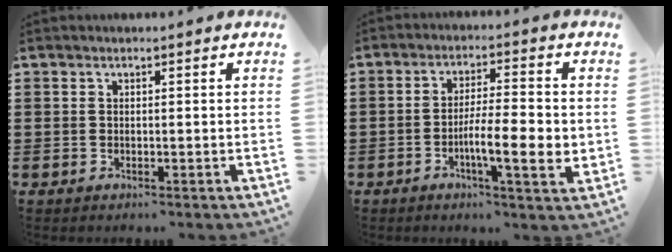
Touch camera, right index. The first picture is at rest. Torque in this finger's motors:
{"motor_torque": [1.43, 0.71, 0.36, 0.11]}